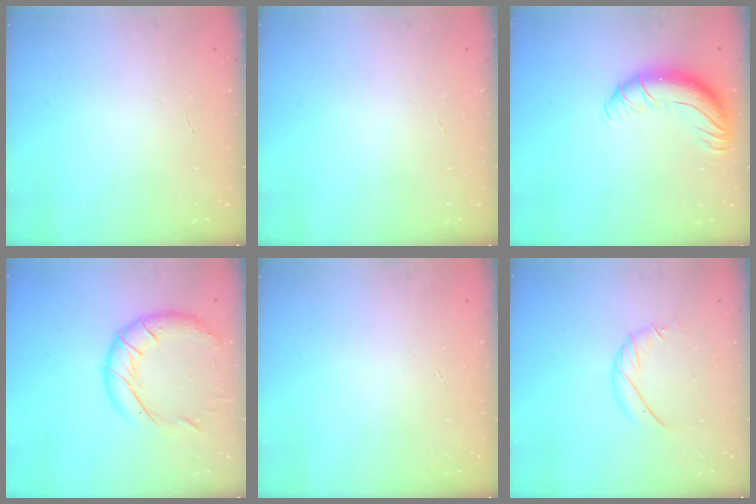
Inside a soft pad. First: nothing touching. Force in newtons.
{"total": 0.0}
{"total": 12.1, "press": 11.8, "slide": 2.7}
{"total": 15.4, "press": 15.3, "slide": 1.7}
{"total": 0.0}
{"total": 6.8, "press": 6.8, "slide": 0.4}